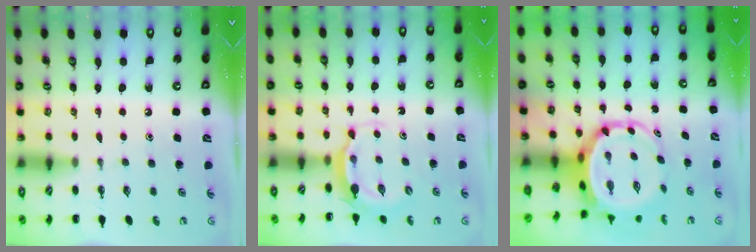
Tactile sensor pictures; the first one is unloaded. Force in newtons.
{"total": 4.8, "press": 4.8, "slide": 0.5}
{"total": 7.2, "press": 6.9, "slide": 2.2}